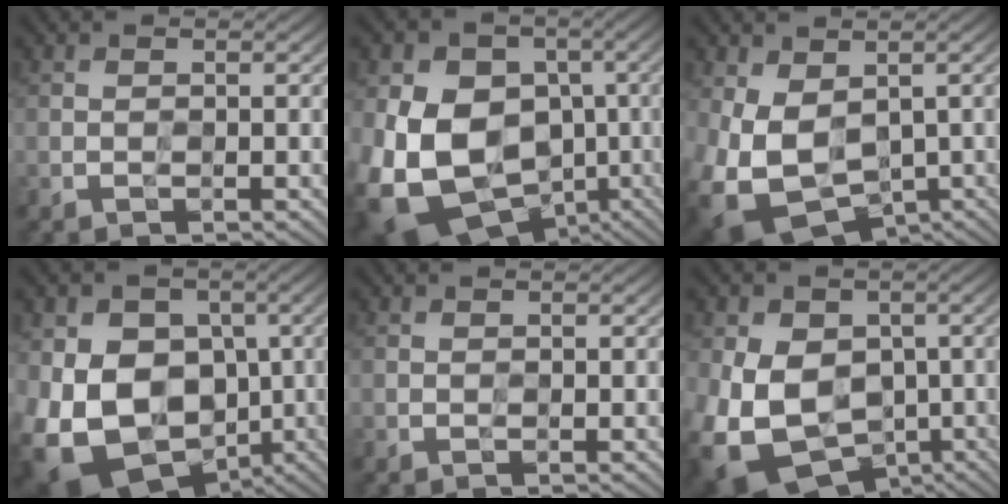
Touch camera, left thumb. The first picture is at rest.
{"total": 17.8, "force": [-3.9, 14.0, 10.3], "torque": [-0.226, -0.035, -0.065]}
{"total": 10.8, "force": [-1.3, 7.5, 7.6], "torque": [-0.182, -0.036, -0.010]}
{"total": 17.8, "force": [-4.9, 13.8, 10.2], "torque": [-0.200, -0.028, -0.090]}
{"total": 0.0}
{"total": 14.5, "force": [-3.4, 11.1, 8.7], "torque": [-0.178, -0.024, -0.054]}